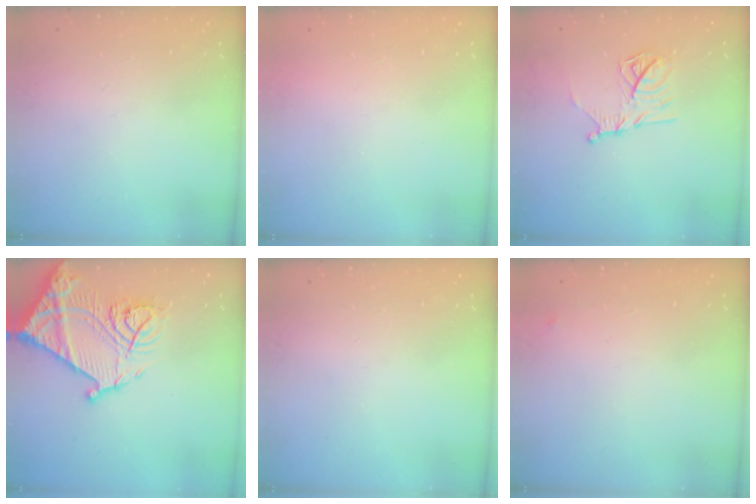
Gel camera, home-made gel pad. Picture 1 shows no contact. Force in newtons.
{"total": 1.5, "press": 1.5, "slide": 0.1}
{"total": 11.7, "press": 11.7, "slide": 0.4}
{"total": 22.6, "press": 22.5, "slide": 2.0}
{"total": 0.0}
{"total": 2.5, "press": 2.4, "slide": 0.4}